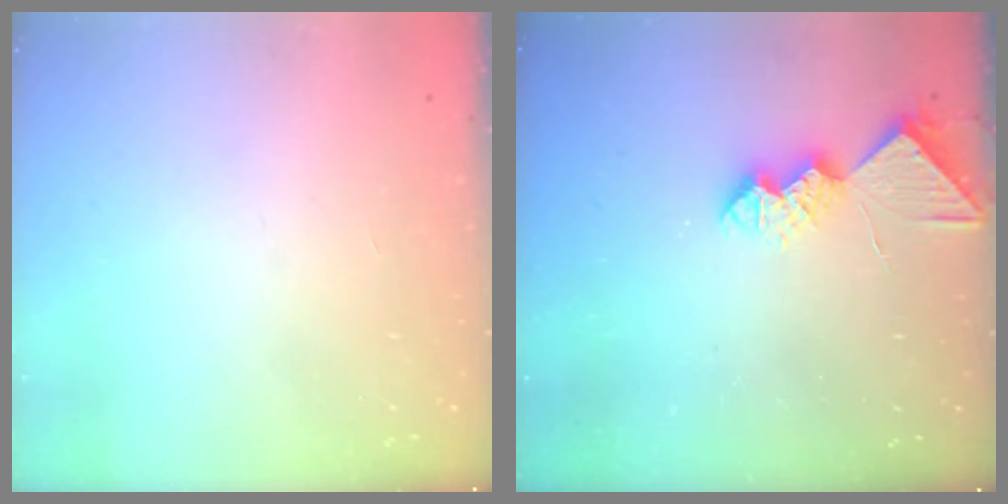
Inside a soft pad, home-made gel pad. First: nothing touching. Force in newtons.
{"total": 9.0, "press": 9.0, "slide": 0.7}